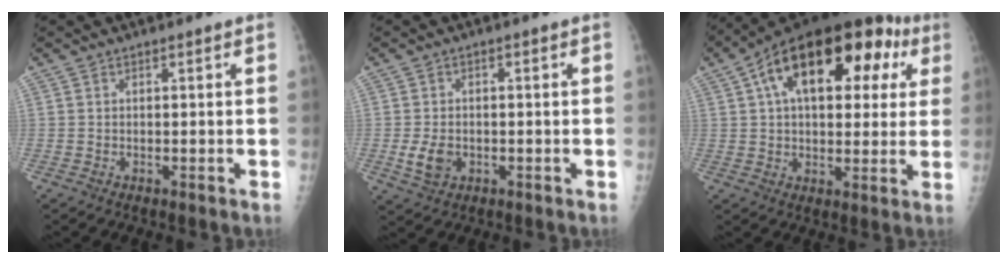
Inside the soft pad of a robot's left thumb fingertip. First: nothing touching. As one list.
[{"total": 4.4, "force": [-1.2, 3.2, 2.6], "torque": [-0.044, -0.003, -0.017]}, {"total": 24.6, "force": [8.8, 13.0, 18.9], "torque": [-0.259, 0.045, 0.128]}]